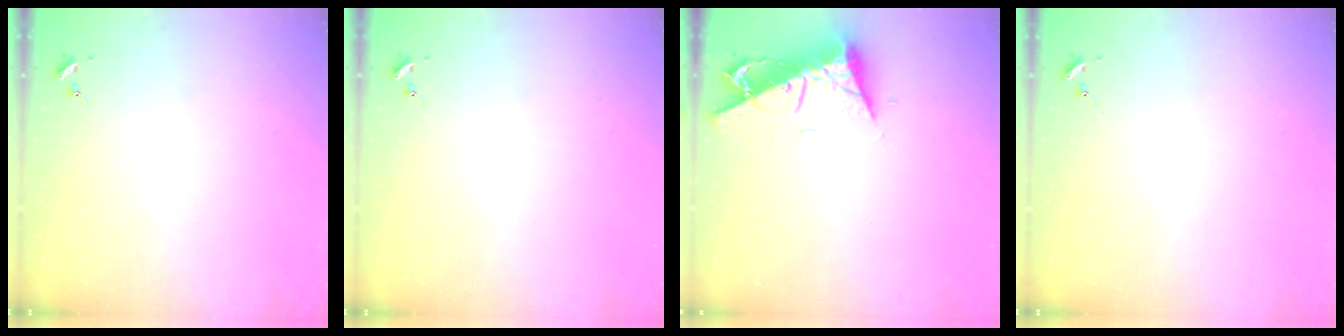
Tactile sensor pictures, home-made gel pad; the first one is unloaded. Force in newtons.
{"total": 0.0}
{"total": 9.6, "press": 9.5, "slide": 1.2}
{"total": 0.0}